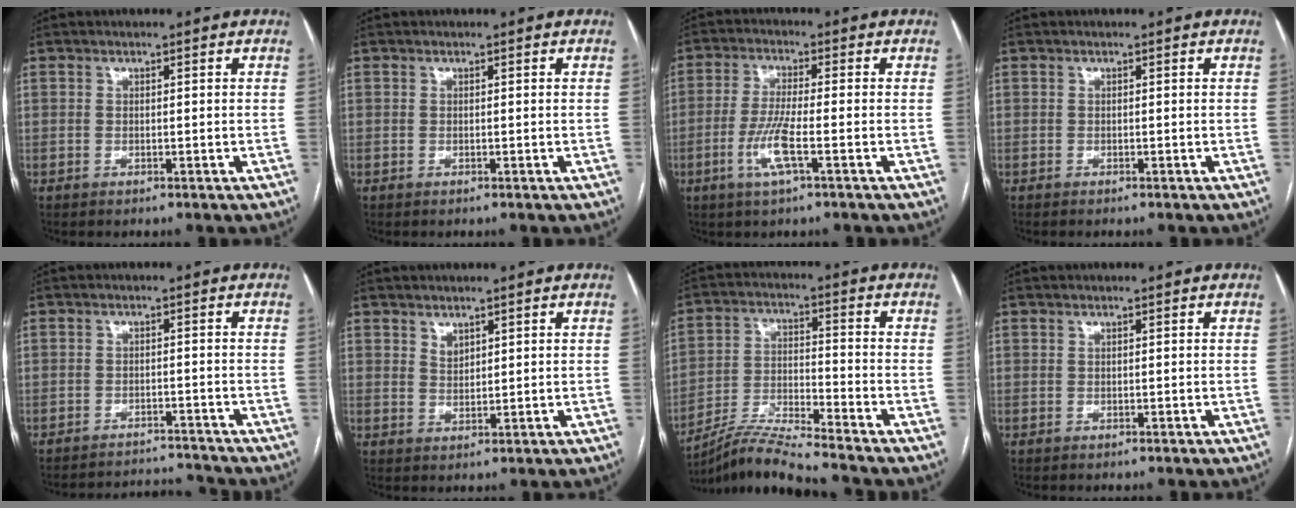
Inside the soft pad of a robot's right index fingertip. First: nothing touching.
{"total": 0.0}
{"total": 6.4, "force": [-2.3, 0.2, 6.0], "torque": [-0.124, -0.009, -0.047]}
{"total": 0.7, "force": [-0.6, 0.1, 0.2], "torque": [-0.002, -0.001, -0.010]}
{"total": 5.8, "force": [-5.7, -0.1, -1.2], "torque": [0.011, 0.007, -0.085]}
{"total": 2.0, "force": [1.4, 1.0, 0.9], "torque": [-0.016, -0.003, 0.031]}
{"total": 9.6, "force": [-8.9, -1.5, 3.3], "torque": [-0.069, -0.008, -0.164]}
{"total": 0.0}